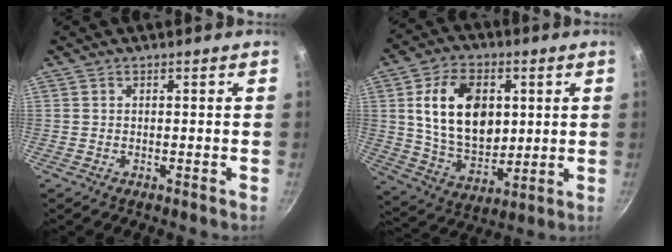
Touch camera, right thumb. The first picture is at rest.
{"total": 17.8, "force": [3.7, 12.0, 12.6], "torque": [-0.185, -0.013, 0.074]}